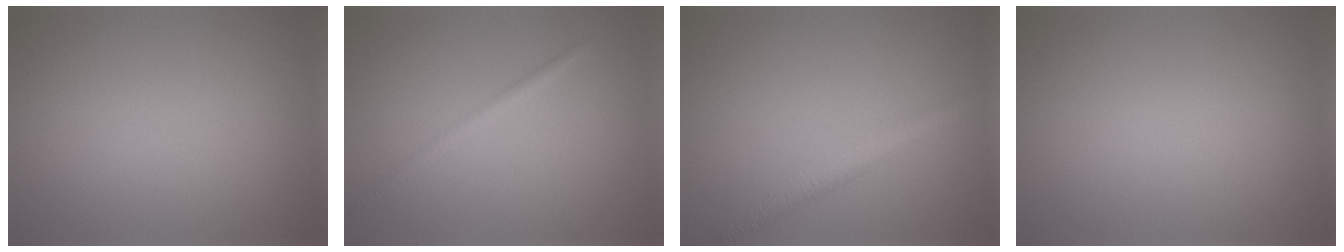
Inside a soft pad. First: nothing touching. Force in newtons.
{"total": 1.5, "press": 1.5, "slide": 0.1}
{"total": 2.4, "press": 2.4, "slide": 0.1}
{"total": 0.0}